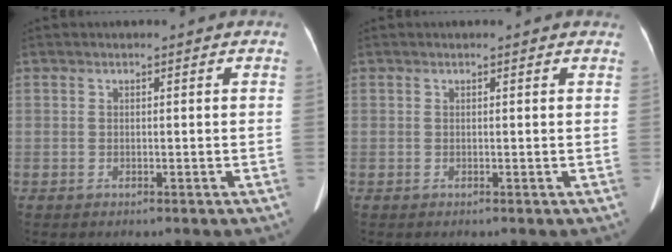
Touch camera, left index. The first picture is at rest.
{"total": 1.5, "force": [1.4, 0.4, 0.3], "torque": [-0.012, -0.002, 0.001]}